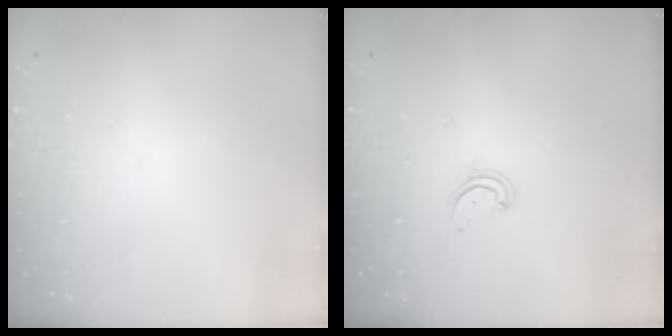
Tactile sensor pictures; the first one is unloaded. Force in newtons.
{"total": 2.5, "press": 2.5, "slide": 0.2}